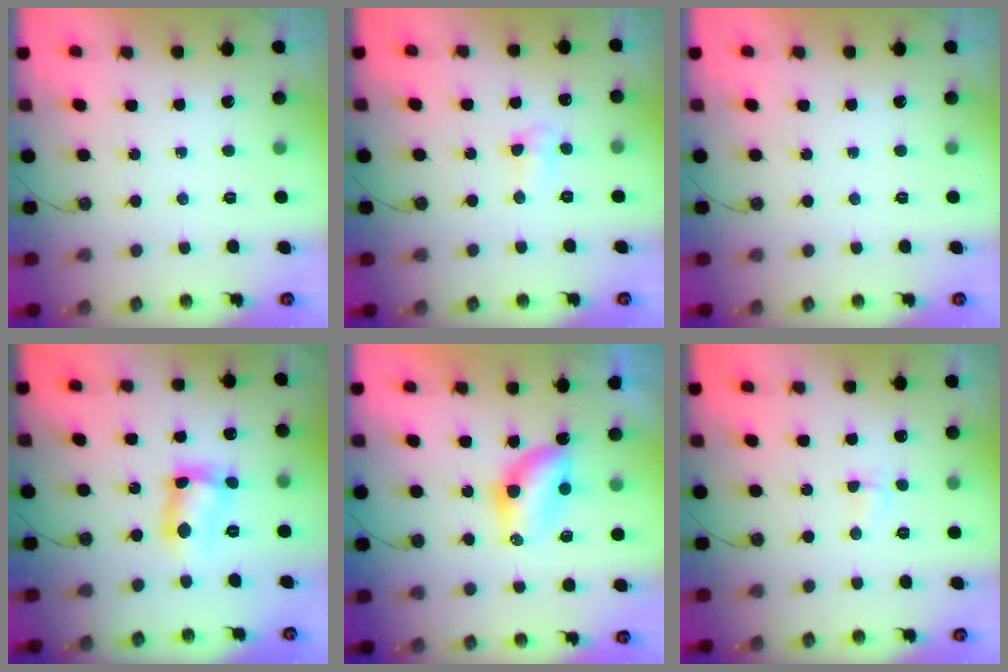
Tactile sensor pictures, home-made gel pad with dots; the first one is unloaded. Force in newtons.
{"total": 4.9, "press": 4.8, "slide": 0.8}
{"total": 0.0}
{"total": 9.6, "press": 9.6, "slide": 0.3}
{"total": 6.4, "press": 6.4, "slide": 0.3}
{"total": 2.8, "press": 2.8, "slide": 0.6}